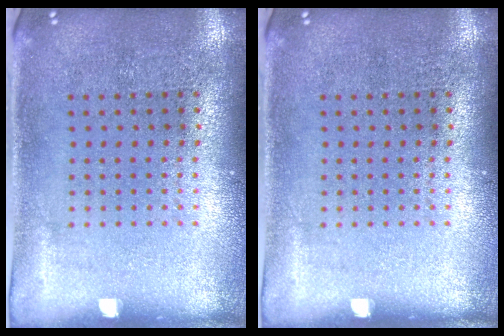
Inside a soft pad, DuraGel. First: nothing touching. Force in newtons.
{"total": 0.0}